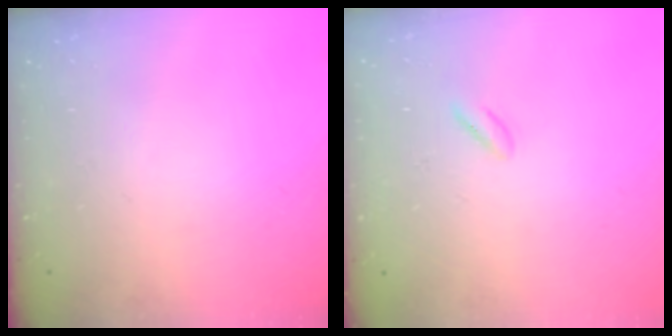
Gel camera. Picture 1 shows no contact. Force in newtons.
{"total": 0.8, "press": 0.4, "slide": 0.7}